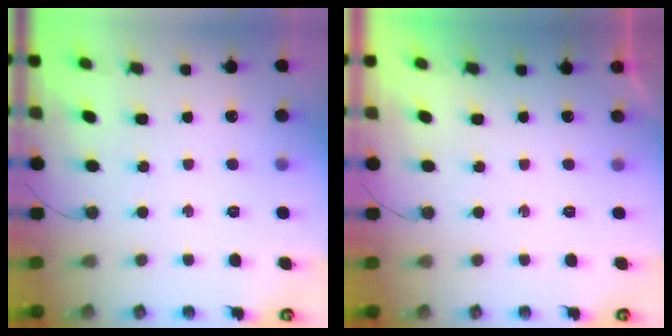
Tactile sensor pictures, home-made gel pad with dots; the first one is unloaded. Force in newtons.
{"total": 0.0}